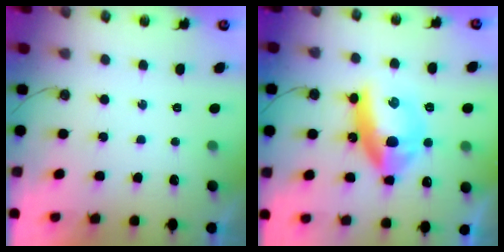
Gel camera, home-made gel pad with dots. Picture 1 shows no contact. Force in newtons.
{"total": 15.1, "press": 15.1, "slide": 0.3}